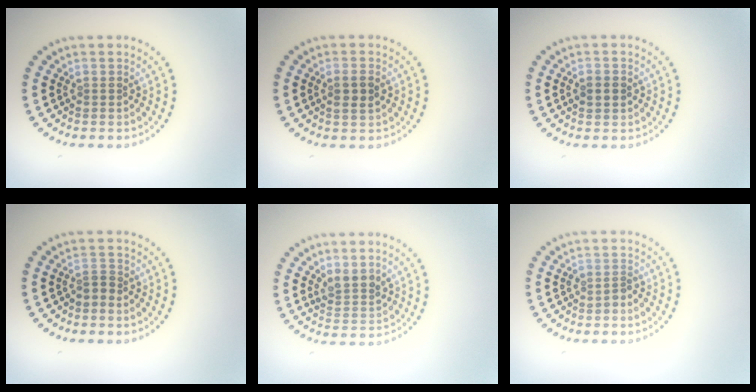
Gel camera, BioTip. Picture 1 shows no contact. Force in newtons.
{"total": 1.8, "press": 1.7, "slide": 0.4}
{"total": 1.9, "press": 1.9, "slide": 0.1}
{"total": 1.3, "press": 0.9, "slide": 0.9}
{"total": 2.2, "press": 1.8, "slide": 1.2}
{"total": 1.1, "press": 0.9, "slide": 0.7}